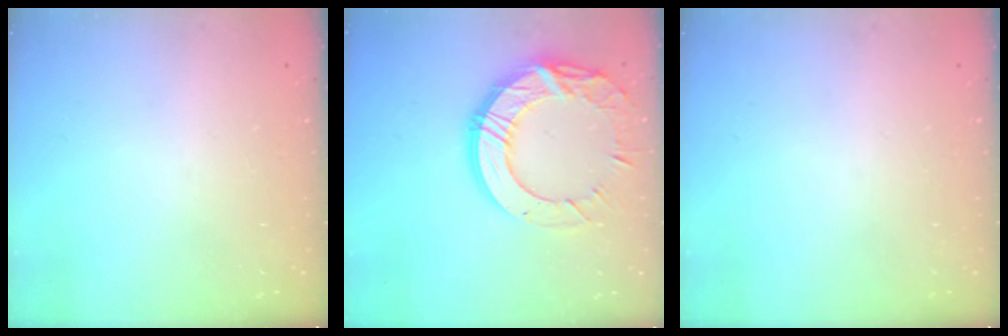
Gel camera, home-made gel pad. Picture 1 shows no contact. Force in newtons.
{"total": 18.4, "press": 18.3, "slide": 1.1}
{"total": 0.0}